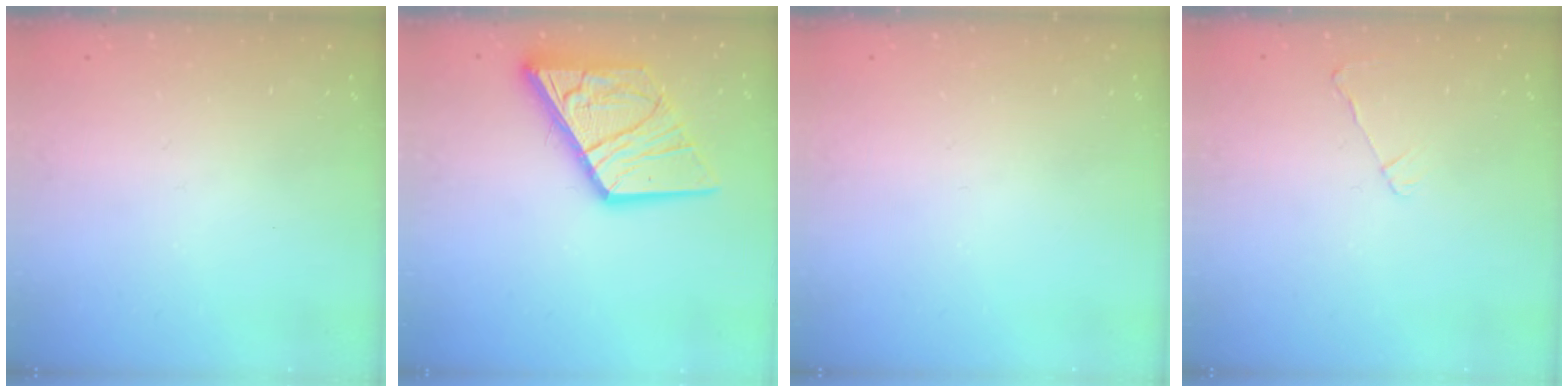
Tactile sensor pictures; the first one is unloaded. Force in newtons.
{"total": 18.1, "press": 18.0, "slide": 2.2}
{"total": 0.0}
{"total": 2.6, "press": 2.6, "slide": 0.5}